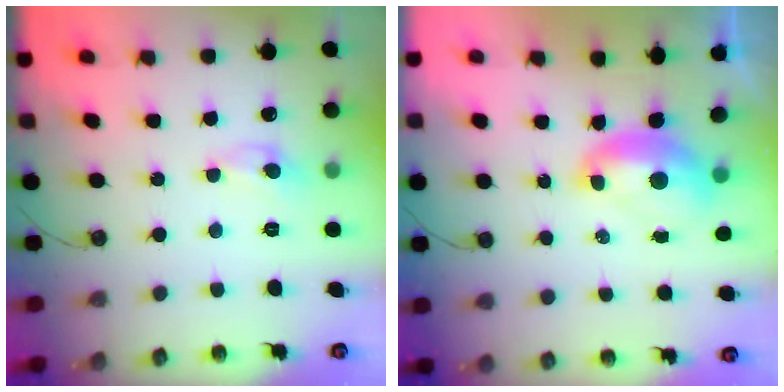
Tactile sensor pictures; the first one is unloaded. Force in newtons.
{"total": 2.1, "press": 2.0, "slide": 0.7}